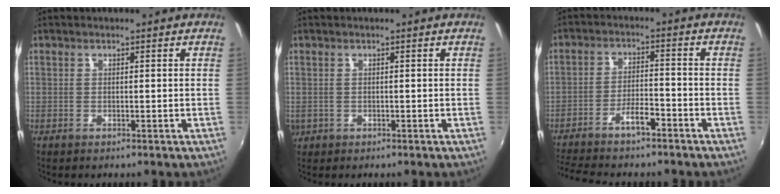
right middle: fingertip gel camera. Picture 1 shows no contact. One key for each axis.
{"total": 2.1, "fx": -0.4, "fy": 1.9, "fz": 0.8, "tx": -0.016, "ty": -0.004, "tz": -0.004}
{"total": 8.8, "fx": -7.3, "fy": 1.8, "fz": 4.7, "tx": -0.103, "ty": 0.006, "tz": -0.124}